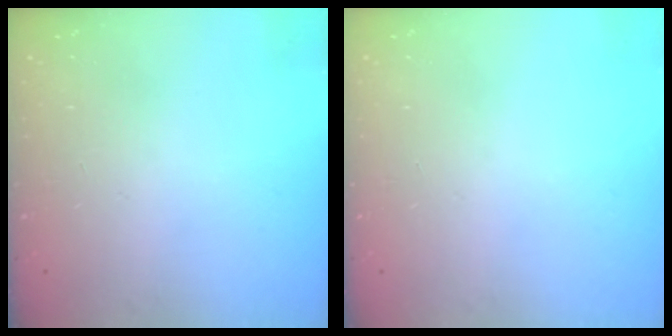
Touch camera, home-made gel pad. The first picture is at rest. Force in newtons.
{"total": 0.0}